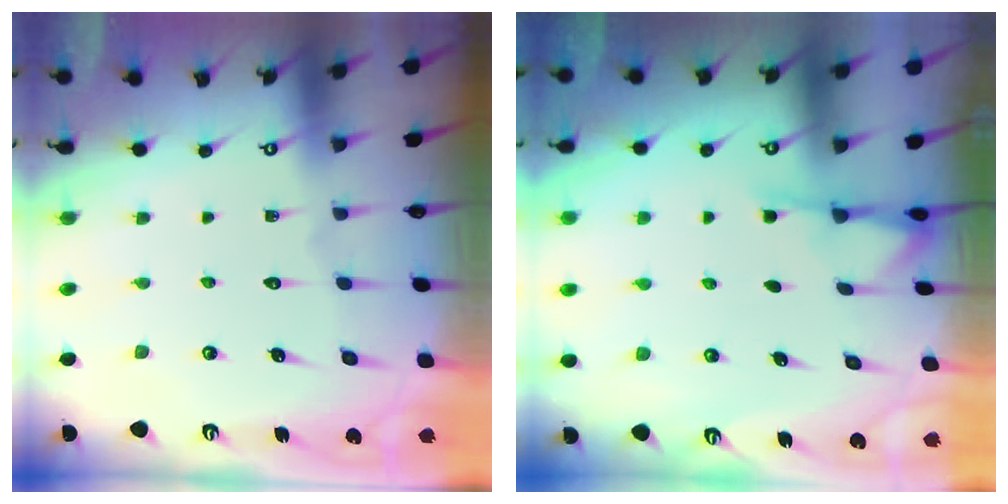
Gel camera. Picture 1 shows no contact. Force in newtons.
{"total": 1.9, "press": 1.8, "slide": 0.4}